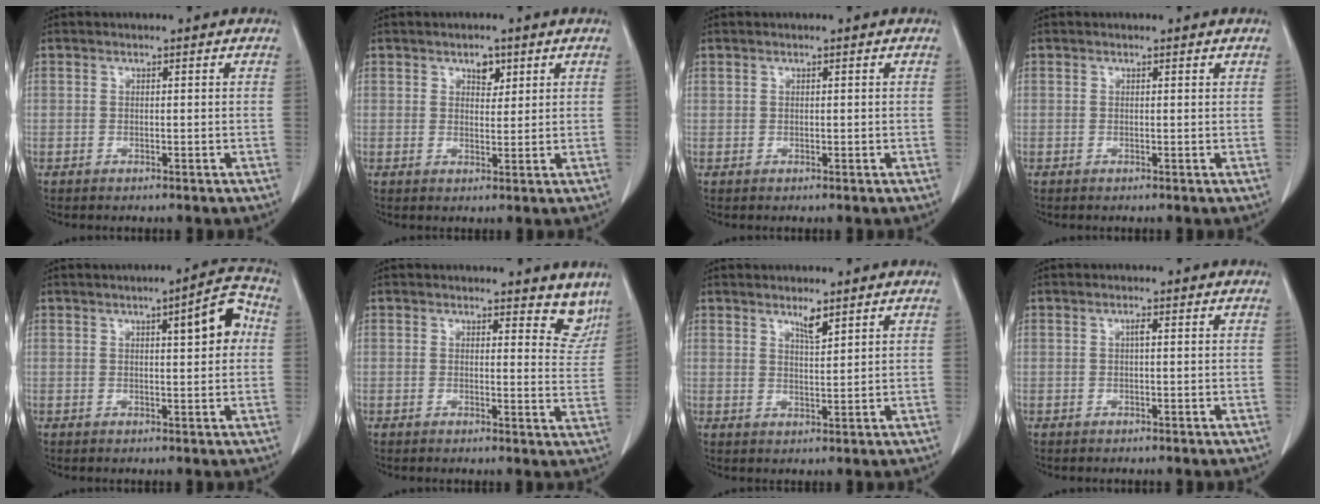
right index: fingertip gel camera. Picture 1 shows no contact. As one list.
[{"total": 2.6, "force": [1.5, 1.5, 1.5], "torque": [-0.018, -0.001, 0.024]}, {"total": 0.0}, {"total": 0.0}, {"total": 6.4, "force": [1.4, 1.3, 6.1], "torque": [-0.079, 0.017, 0.015]}, {"total": 5.3, "force": [4.6, 2.1, 1.5], "torque": [0.011, -0.028, 0.033]}, {"total": 2.6, "force": [2.0, 0.3, 1.7], "torque": [-0.034, -0.006, 0.038]}, {"total": 0.7, "force": [0.1, 0.1, 0.7], "torque": [-0.014, 0.001, 0.001]}]